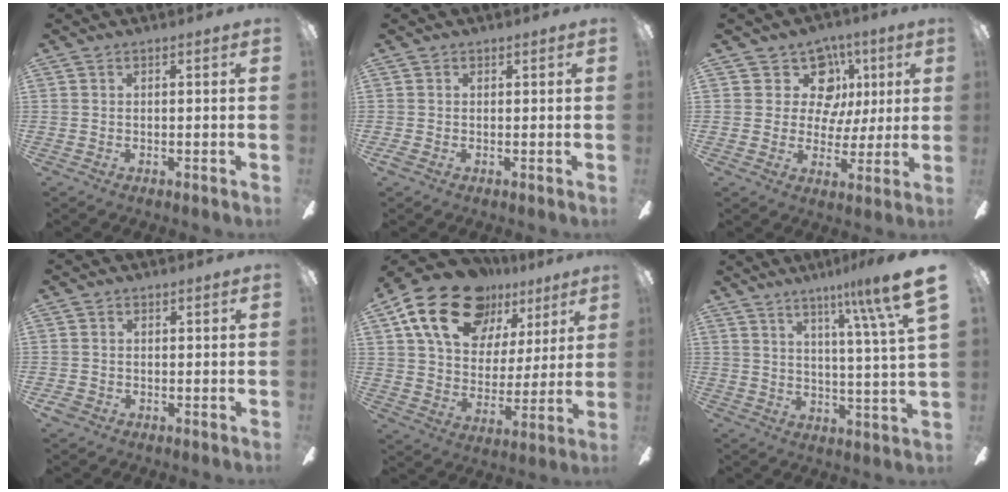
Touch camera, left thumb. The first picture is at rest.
{"total": 0.8, "force": [0.1, 0.8, 0.3], "torque": [-0.006, 0.001, 0.001]}
{"total": 12.2, "force": [4.7, 9.9, 5.4], "torque": [-0.081, -0.011, 0.089]}
{"total": 1.9, "force": [-0.4, 1.8, 0.6], "torque": [-0.008, 0.005, -0.007]}
{"total": 21.2, "force": [13.3, 12.6, 10.7], "torque": [-0.193, -0.066, 0.242]}
{"total": 12.1, "force": [7.7, 0.1, 9.3], "torque": [-0.144, -0.043, 0.114]}